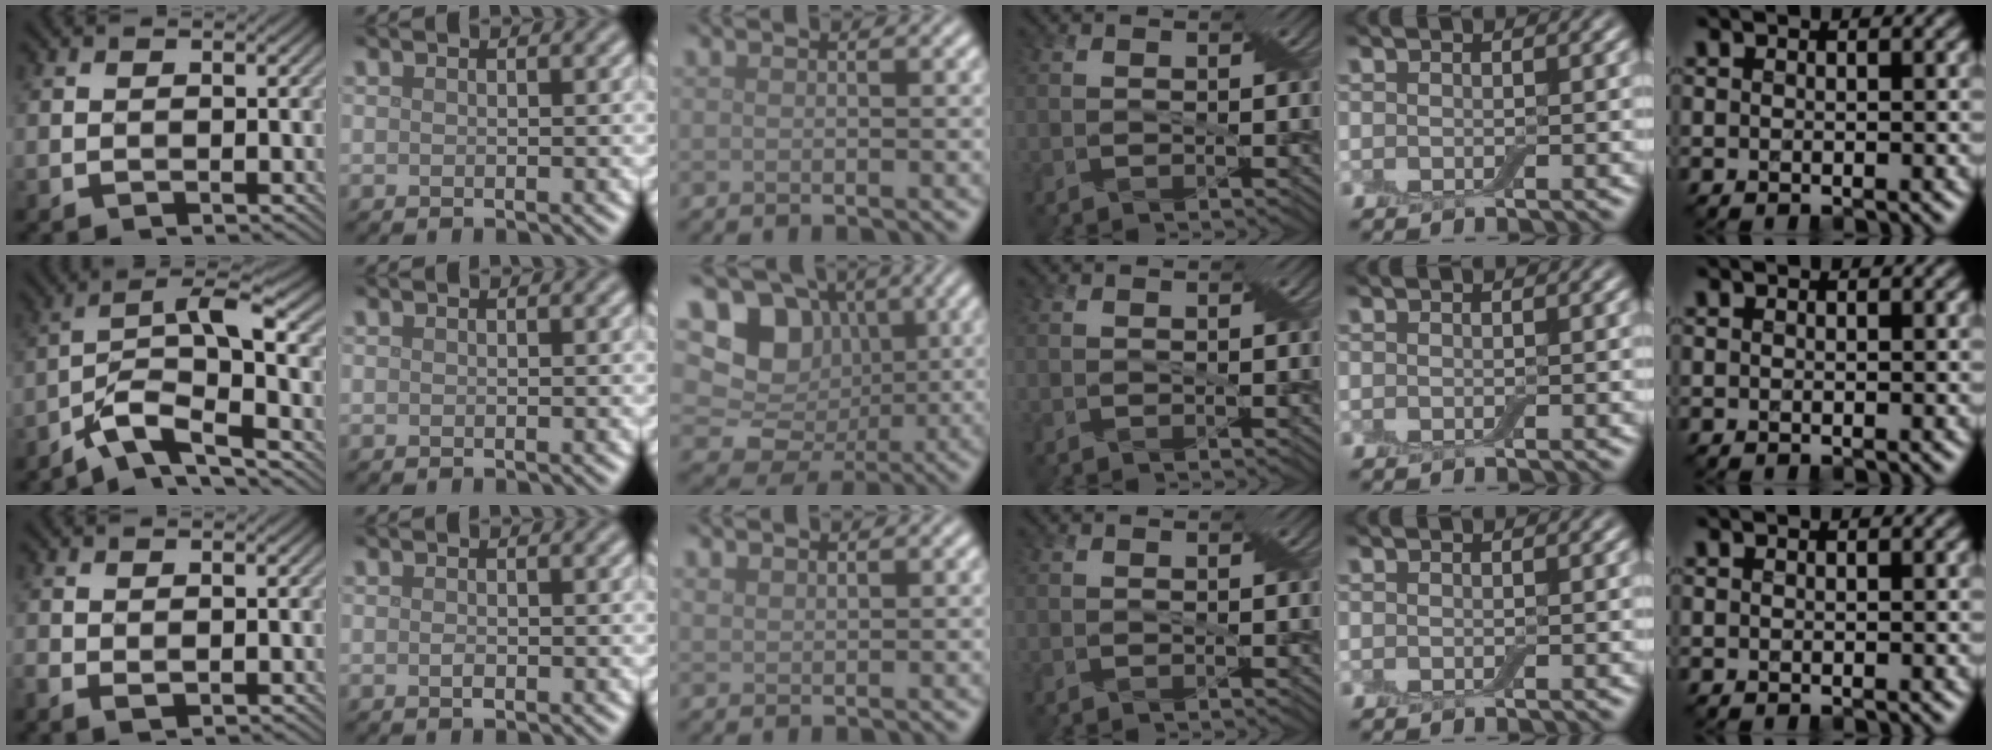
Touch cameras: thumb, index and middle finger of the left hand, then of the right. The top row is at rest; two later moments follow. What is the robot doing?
{"motion": "cut", "object": "aluminum foil"}